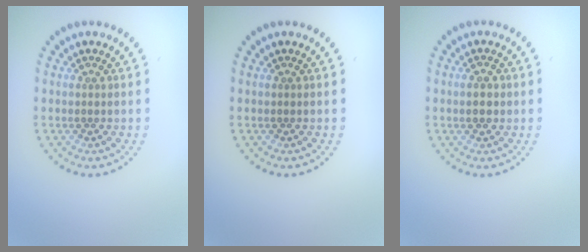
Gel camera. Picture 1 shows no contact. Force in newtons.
{"total": 0.0}
{"total": 2.2, "press": 2.2, "slide": 0.1}